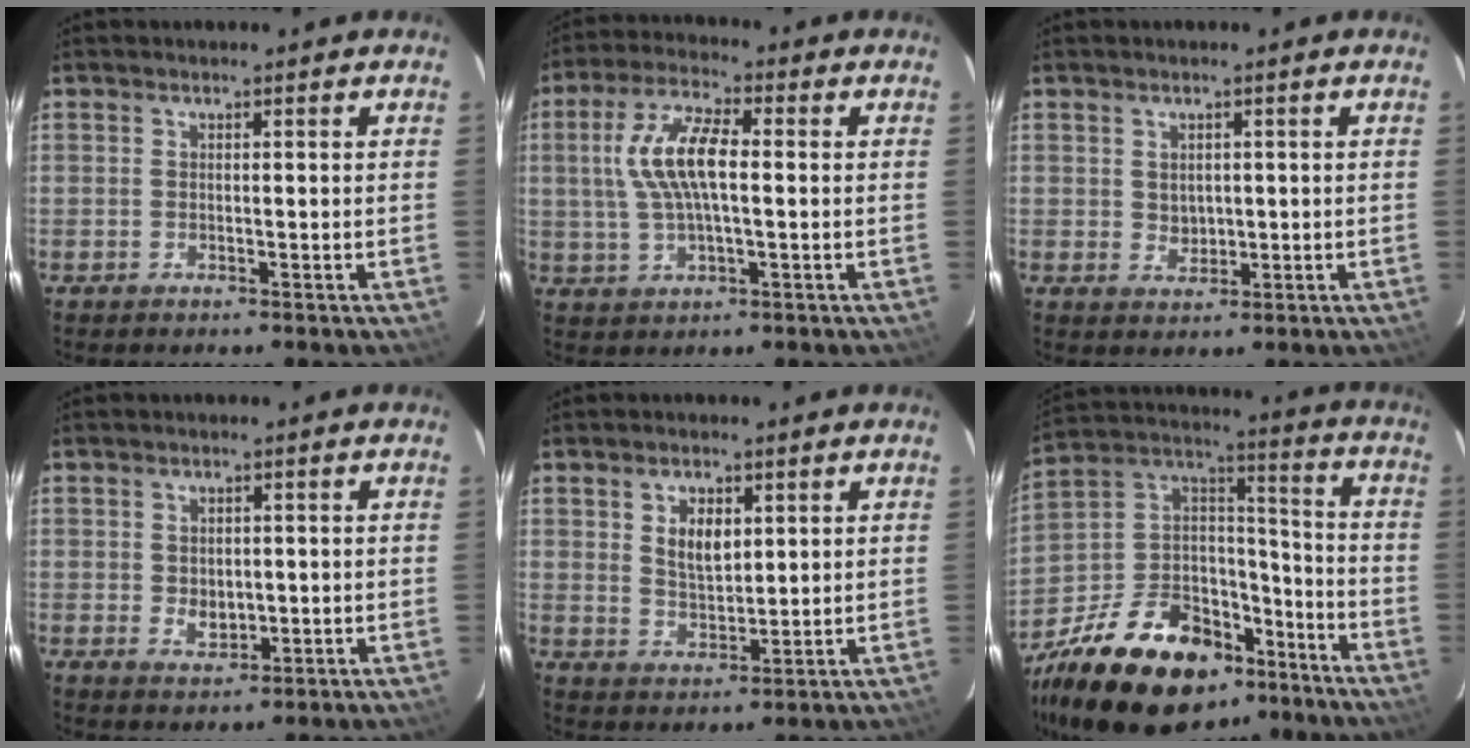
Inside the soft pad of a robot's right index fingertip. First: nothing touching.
{"total": 10.5, "force": [0.8, 3.9, 9.8], "torque": [-0.199, 0.015, 0.016]}
{"total": 2.7, "force": [0.3, 2.4, 1.1], "torque": [-0.016, 0.000, 0.011]}
{"total": 4.7, "force": [-0.5, 3.5, 3.1], "torque": [-0.055, -0.006, 0.000]}
{"total": 5.2, "force": [1.9, 2.4, 4.2], "torque": [-0.076, 0.000, 0.038]}
{"total": 28.9, "force": [-18.6, 15.8, 15.5], "torque": [-0.321, 0.043, -0.281]}